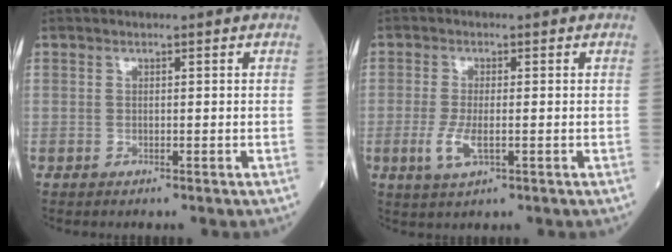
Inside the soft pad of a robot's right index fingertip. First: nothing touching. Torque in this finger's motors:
{"motor_torque": [0.31, -0.18, 0.43, 0.11]}